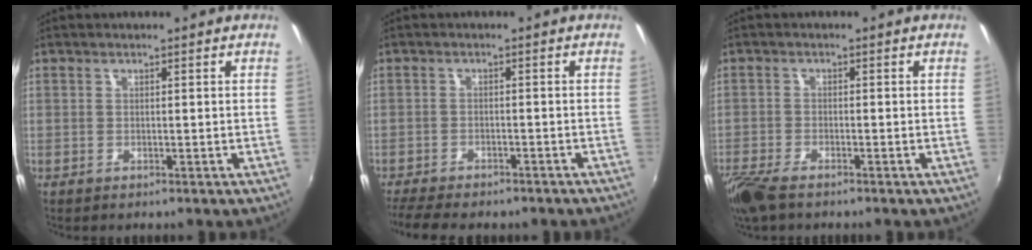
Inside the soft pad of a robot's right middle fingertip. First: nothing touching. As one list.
[{"total": 10.1, "force": [-8.5, 2.7, 4.6], "torque": [-0.112, -0.027, -0.132]}, {"total": 7.4, "force": [-5.6, 2.1, 4.3], "torque": [-0.117, -0.032, -0.111]}]